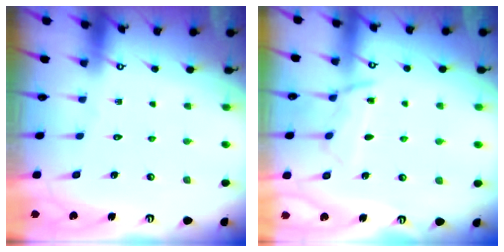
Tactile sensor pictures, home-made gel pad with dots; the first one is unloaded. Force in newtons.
{"total": 9.0, "press": 8.9, "slide": 0.9}